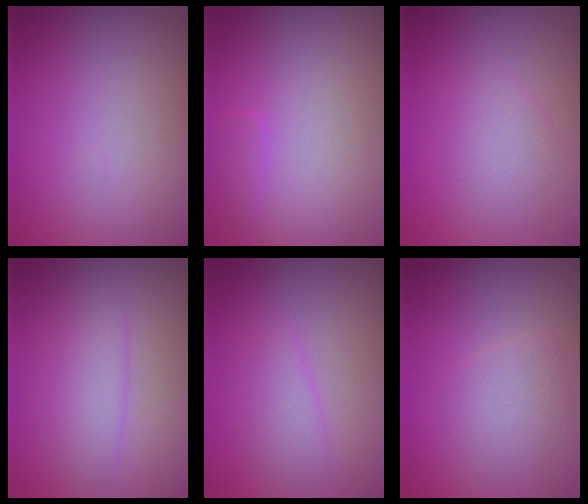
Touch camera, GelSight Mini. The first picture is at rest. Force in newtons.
{"total": 0.9, "press": 0.9, "slide": 0.1}
{"total": 1.5, "press": 1.5, "slide": 0.1}
{"total": 2.4, "press": 2.4, "slide": 0.0}
{"total": 1.9, "press": 1.9, "slide": 0.1}
{"total": 2.0, "press": 2.0, "slide": 0.2}